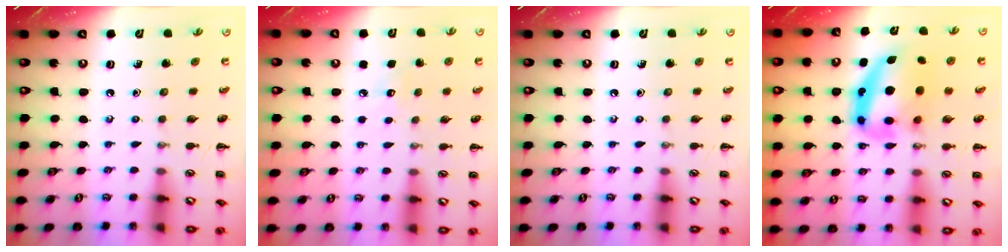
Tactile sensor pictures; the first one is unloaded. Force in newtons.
{"total": 5.1, "press": 5.0, "slide": 1.3}
{"total": 0.0}
{"total": 13.7, "press": 13.3, "slide": 3.2}